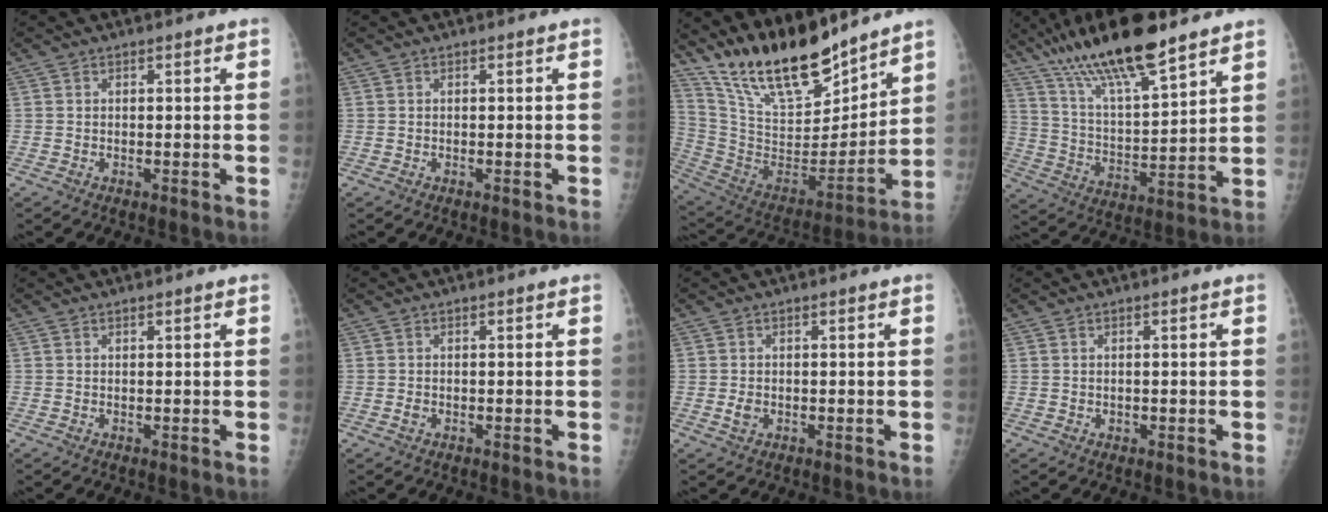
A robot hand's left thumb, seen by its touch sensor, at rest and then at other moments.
{"total": 0.0}
{"total": 22.1, "force": [18.1, 6.8, 10.6], "torque": [-0.152, -0.102, 0.330]}
{"total": 19.2, "force": [13.9, 4.1, 12.7], "torque": [-0.217, -0.051, 0.255]}
{"total": 0.6, "force": [0.5, 0.2, 0.2], "torque": [-0.006, -0.003, 0.008]}
{"total": 0.7, "force": [0.0, 0.5, 0.4], "torque": [-0.006, 0.000, 0.000]}
{"total": 1.5, "force": [-0.1, 1.1, 1.0], "torque": [-0.016, -0.001, 0.000]}
{"total": 0.6, "force": [0.3, 0.5, 0.3], "torque": [-0.001, -0.001, 0.004]}